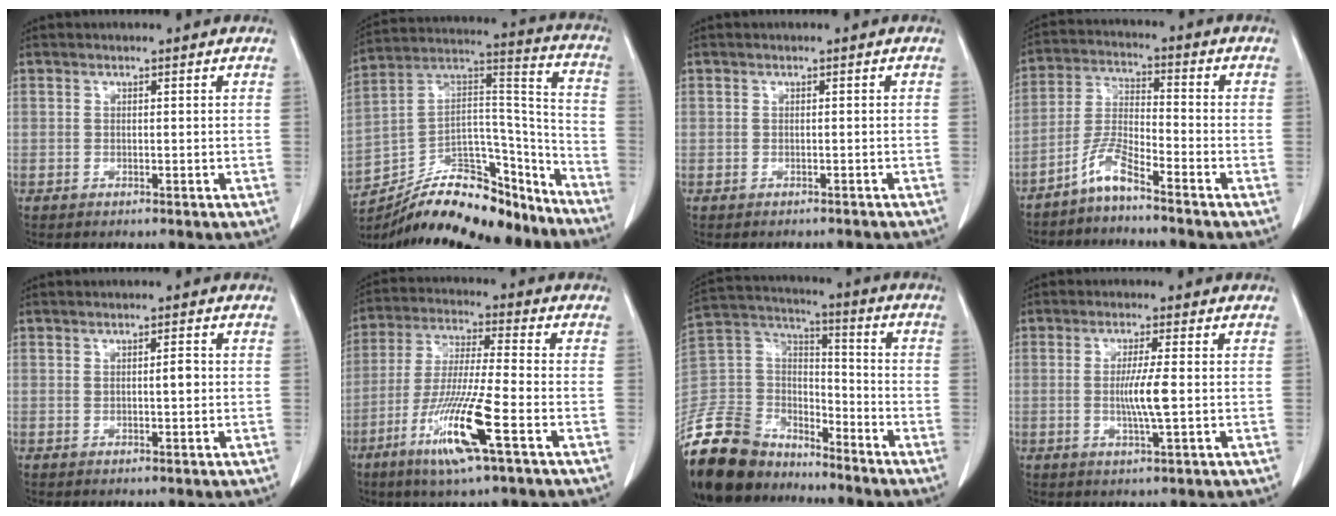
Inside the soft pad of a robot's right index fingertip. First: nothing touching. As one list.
[{"total": 23.5, "force": [-19.7, 7.8, 10.2], "torque": [-0.167, 0.041, -0.318]}, {"total": 2.3, "force": [-2.0, 1.3, 0.0], "torque": [0.001, 0.004, -0.030]}, {"total": 5.8, "force": [-4.7, 0.1, 3.4], "torque": [-0.081, -0.011, -0.099]}, {"total": 2.1, "force": [0.2, 0.5, 2.0], "torque": [-0.033, 0.001, 0.005]}, {"total": 13.2, "force": [-5.9, 0.1, 11.8], "torque": [-0.240, -0.025, -0.111]}, {"total": 19.8, "force": [-16.6, 8.8, 6.2], "torque": [-0.150, 0.026, -0.303]}, {"total": 5.0, "force": [-0.4, -0.3, 5.0], "torque": [-0.095, -0.010, -0.008]}]